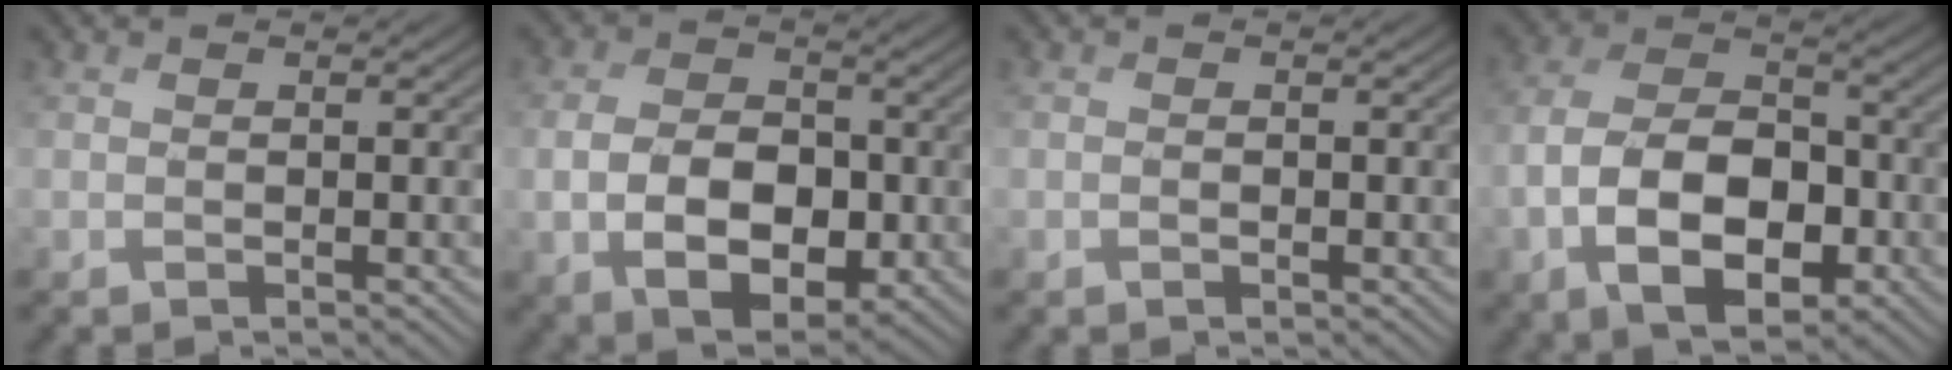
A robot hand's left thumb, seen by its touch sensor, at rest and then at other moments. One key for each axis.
{"total": 9.0, "fx": -2.3, "fy": 5.8, "fz": 6.5, "tx": -0.132, "ty": -0.017, "tz": -0.042}
{"total": 0.6, "fx": -0.3, "fy": 0.3, "fz": 0.4, "tx": -0.008, "ty": 0.001, "tz": -0.007}
{"total": 11.4, "fx": -4.3, "fy": 6.6, "fz": 8.2, "tx": -0.174, "ty": -0.010, "tz": -0.085}